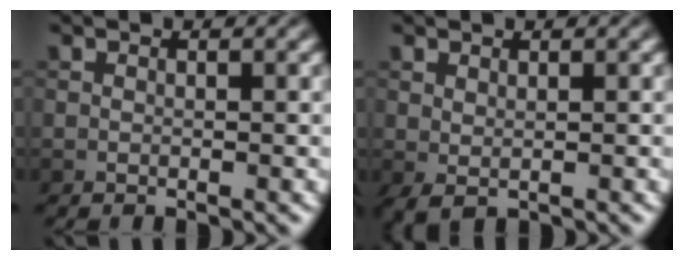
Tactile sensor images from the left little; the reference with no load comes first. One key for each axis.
{"total": 1.1, "fx": 0.4, "fy": 0.4, "fz": 0.9, "tx": -0.020, "ty": -0.001, "tz": 0.012}